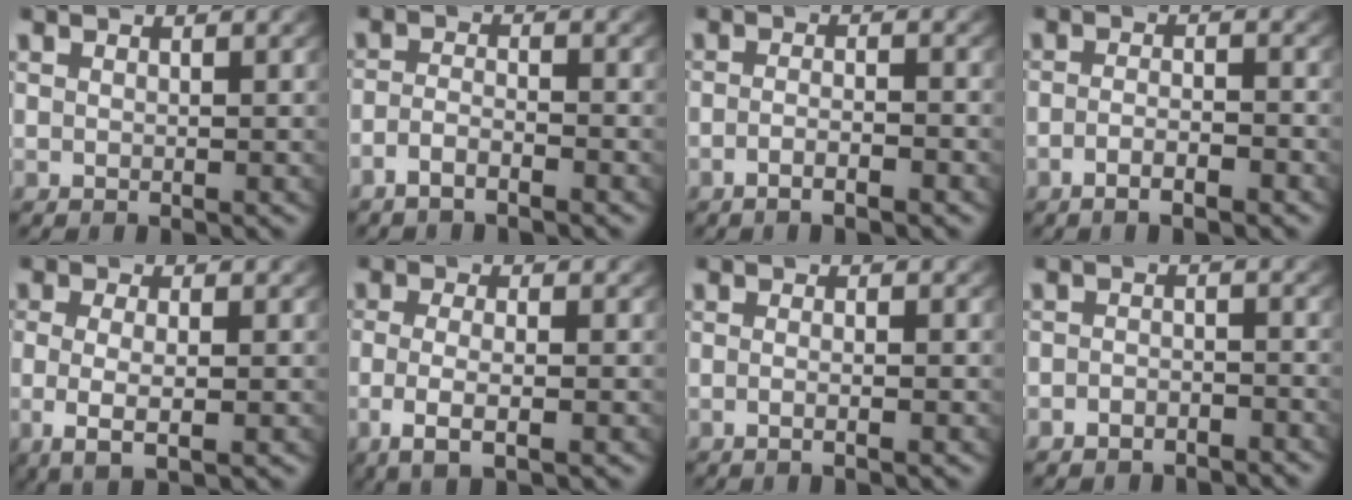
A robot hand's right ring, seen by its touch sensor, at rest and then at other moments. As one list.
[{"total": 2.4, "force": [-2.1, 0.7, 1.0], "torque": [-0.022, -0.004, -0.038]}, {"total": 2.5, "force": [-2.1, 0.2, 1.5], "torque": [-0.027, -0.005, -0.036]}, {"total": 2.9, "force": [-2.4, 0.4, 1.6], "torque": [-0.024, -0.005, -0.040]}, {"total": 4.2, "force": [-1.0, 1.5, 3.8], "torque": [-0.079, -0.016, -0.004]}, {"total": 3.9, "force": [-1.5, 1.2, 3.4], "torque": [-0.075, -0.015, -0.015]}, {"total": 1.4, "force": [-0.9, -0.2, 1.1], "torque": [-0.024, -0.003, -0.015]}, {"total": 2.6, "force": [-2.4, 1.1, 0.1], "torque": [-0.003, -0.009, -0.038]}]